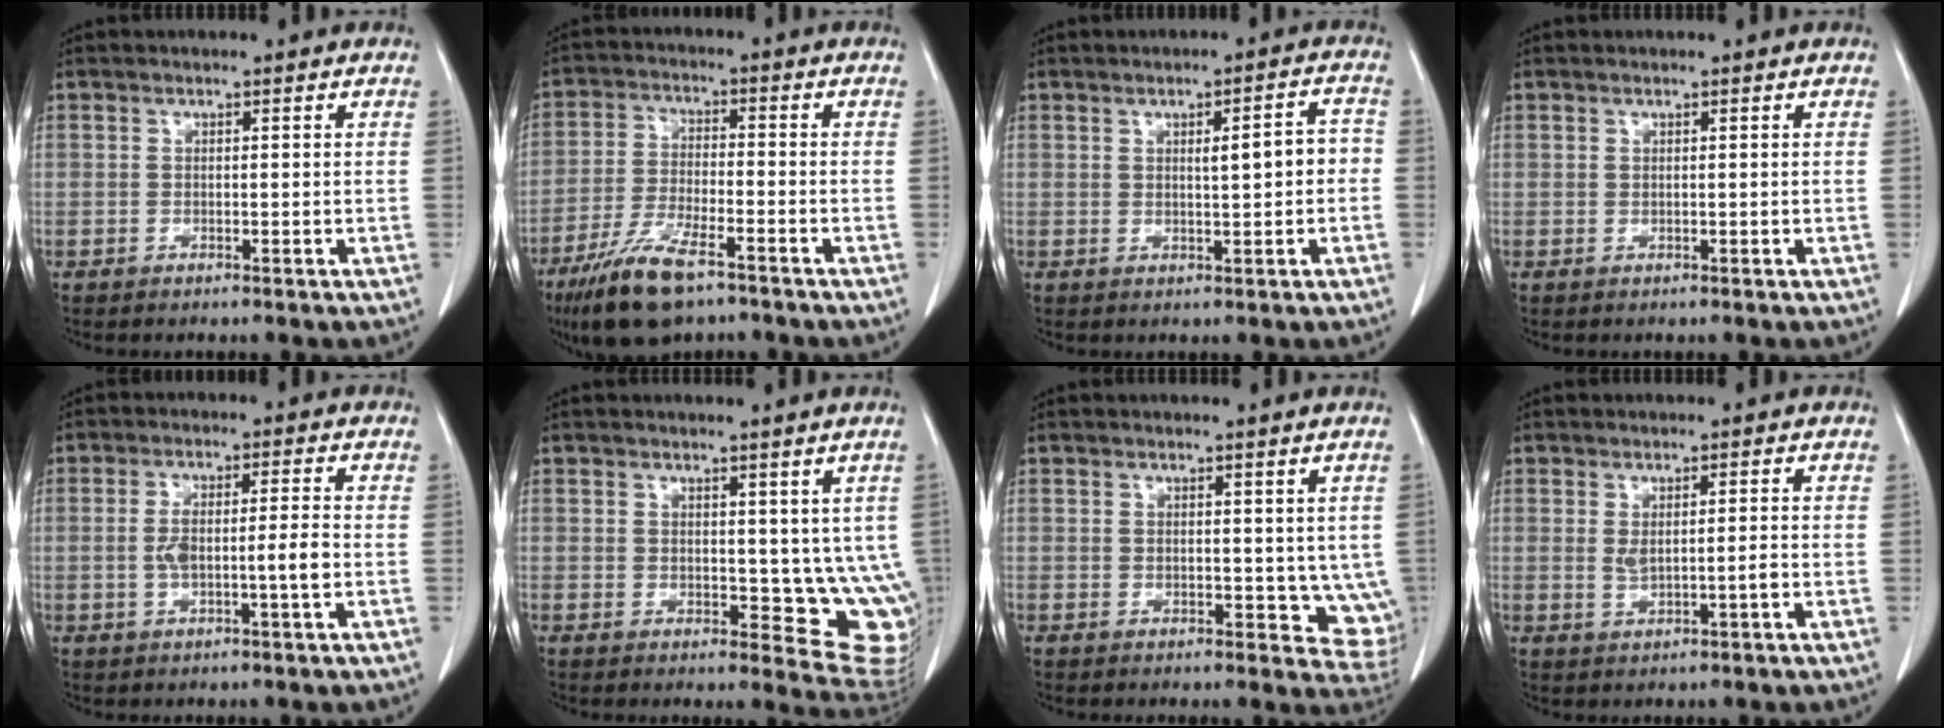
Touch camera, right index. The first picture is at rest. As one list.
[{"total": 11.2, "force": [-7.6, 2.8, 7.8], "torque": [-0.157, -0.023, -0.134]}, {"total": 4.4, "force": [-0.1, 1.0, 4.3], "torque": [-0.064, 0.014, 0.001]}, {"total": 0.0}, {"total": 5.8, "force": [-1.1, 0.6, 5.7], "torque": [-0.115, 0.010, -0.016]}, {"total": 8.9, "force": [1.9, 4.8, 7.2], "torque": [-0.058, -0.017, 0.030]}, {"total": 5.6, "force": [0.8, 3.5, 4.3], "torque": [-0.025, -0.010, 0.014]}, {"total": 2.6, "force": [-0.2, 0.6, 2.6], "torque": [-0.048, -0.002, 0.004]}]